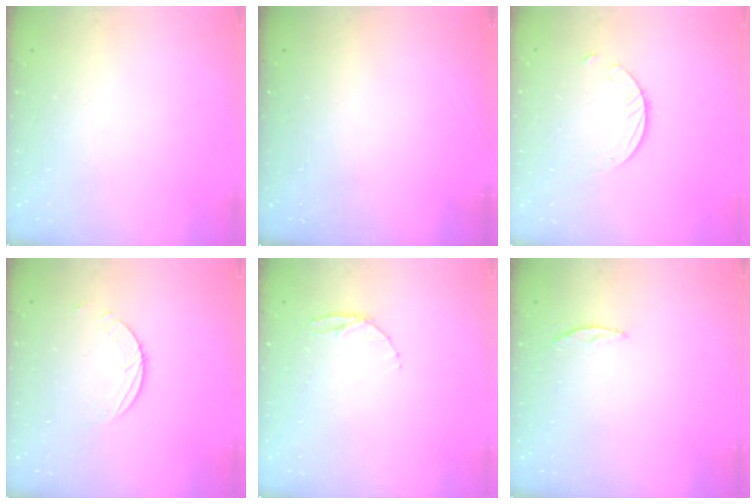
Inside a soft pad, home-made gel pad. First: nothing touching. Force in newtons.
{"total": 0.0}
{"total": 3.8, "press": 3.8, "slide": 0.4}
{"total": 1.5, "press": 1.5, "slide": 0.1}
{"total": 4.9, "press": 4.8, "slide": 0.5}
{"total": 3.5, "press": 3.5, "slide": 0.4}